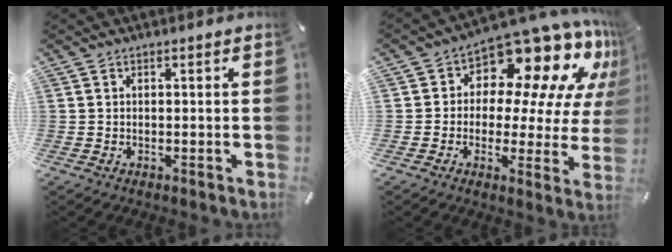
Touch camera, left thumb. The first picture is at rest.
{"total": 16.1, "force": [10.7, 7.8, 9.2], "torque": [-0.133, -0.102, 0.179]}